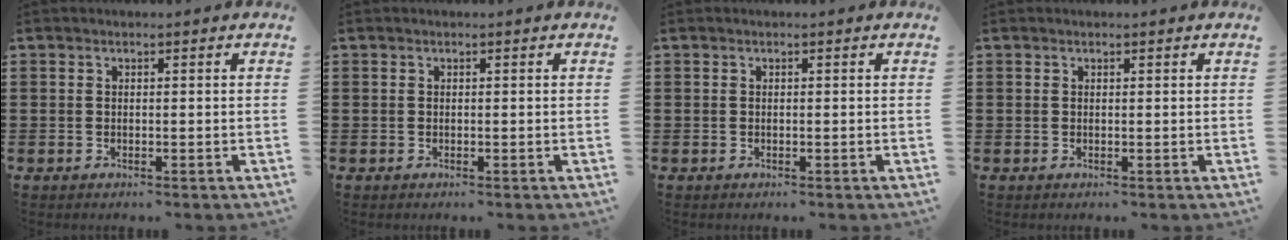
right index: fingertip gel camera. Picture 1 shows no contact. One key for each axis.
{"total": 0.0}
{"total": 0.0}
{"total": 0.0}